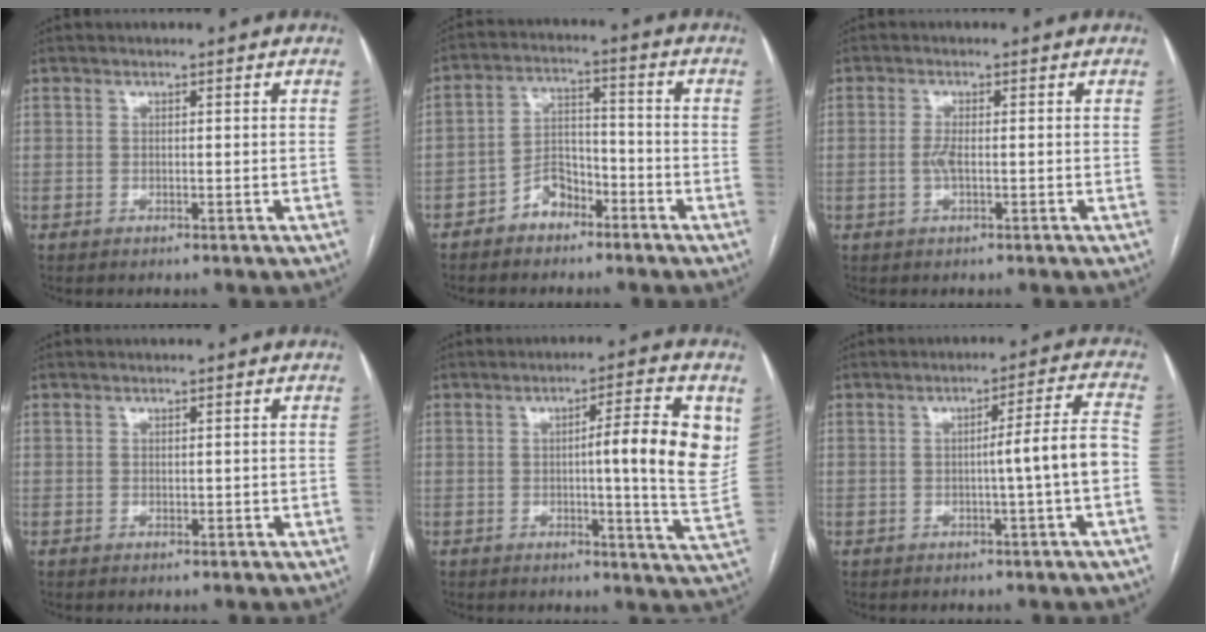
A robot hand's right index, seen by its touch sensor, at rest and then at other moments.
{"total": 6.0, "force": [-3.9, 3.6, 2.8], "torque": [-0.052, 0.022, -0.070]}
{"total": 2.0, "force": [-0.3, 0.4, 1.9], "torque": [-0.046, 0.001, -0.005]}
{"total": 0.0}
{"total": 11.7, "force": [2.1, 0.3, 11.5], "torque": [-0.149, -0.001, 0.024]}
{"total": 6.8, "force": [-1.3, -1.0, 6.6], "torque": [-0.092, 0.011, -0.018]}